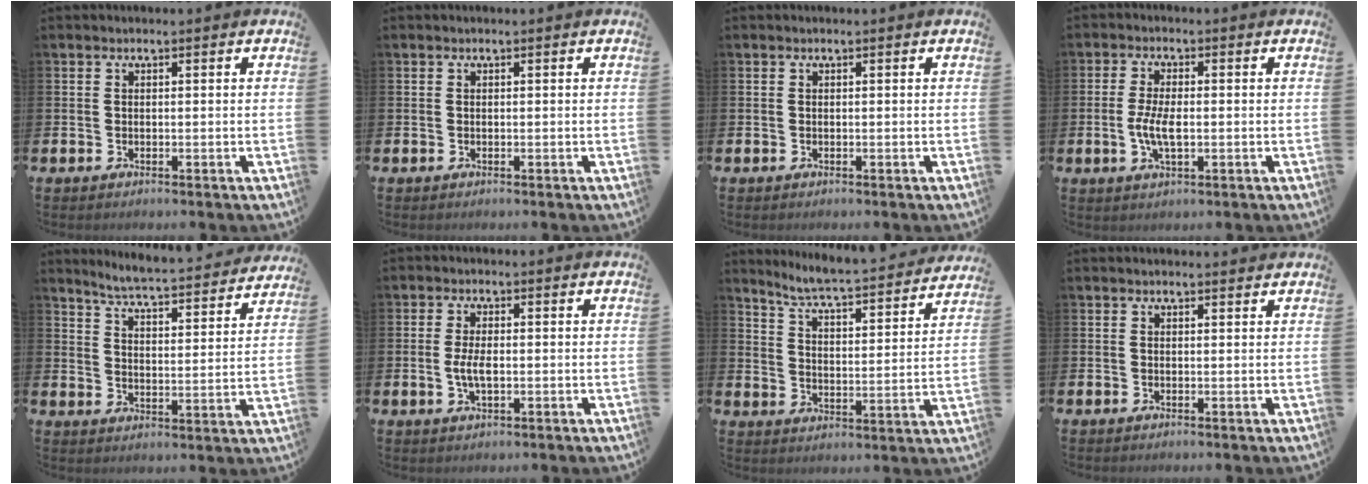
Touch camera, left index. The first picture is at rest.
{"total": 0.0}
{"total": 0.0}
{"total": 4.5, "force": [-0.5, 1.8, 4.0], "torque": [-0.079, -0.004, -0.016]}
{"total": 5.9, "force": [5.8, -0.2, 1.4], "torque": [-0.054, -0.046, 0.096]}
{"total": 3.3, "force": [-0.3, 1.5, 3.0], "torque": [-0.056, -0.002, -0.010]}
{"total": 6.4, "force": [6.1, -0.2, 1.8], "torque": [-0.063, -0.052, 0.100]}
{"total": 0.7, "force": [0.7, 0.0, 0.2], "torque": [0.008, -0.003, 0.010]}